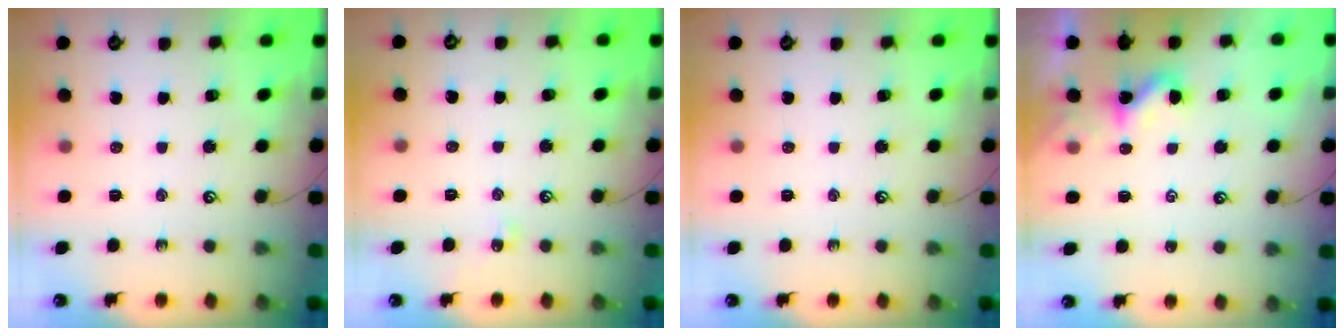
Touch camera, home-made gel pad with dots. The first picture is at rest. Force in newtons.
{"total": 3.2, "press": 3.2, "slide": 0.5}
{"total": 0.0}
{"total": 1.3, "press": 1.2, "slide": 0.5}